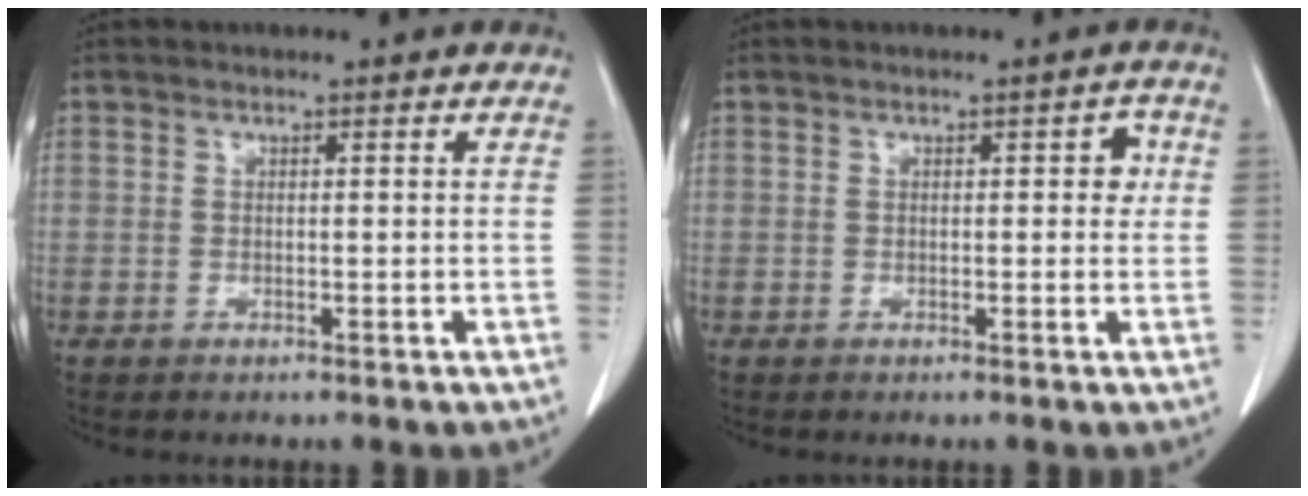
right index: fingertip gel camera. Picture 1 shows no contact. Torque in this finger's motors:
{"motor_torque": [0.03, 0.04, 0.02, 0.00]}